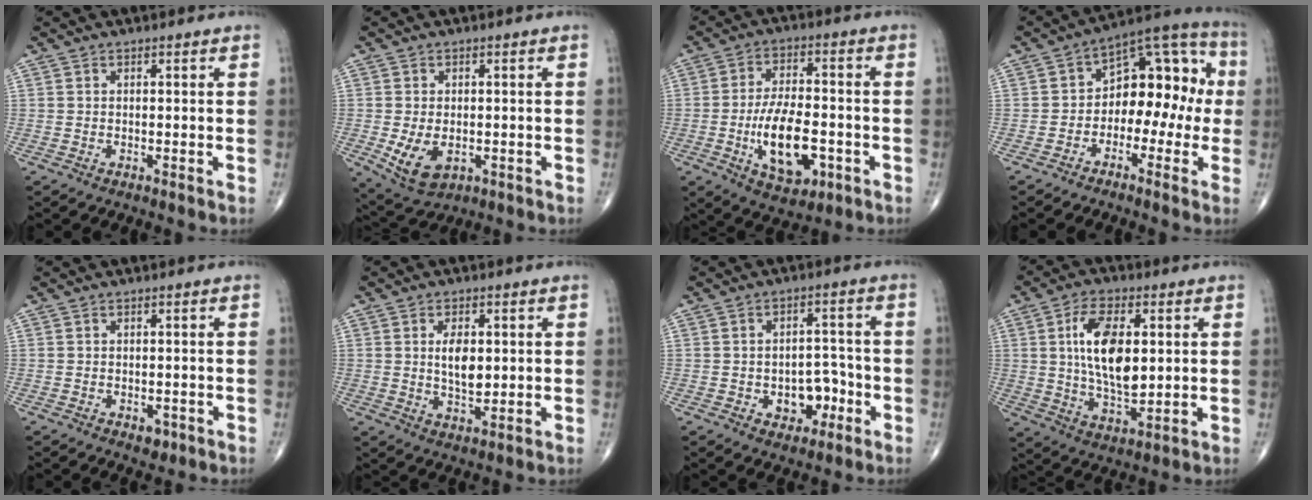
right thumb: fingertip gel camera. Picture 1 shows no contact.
{"total": 7.1, "force": [-1.5, 4.5, 5.3], "torque": [-0.091, -0.009, -0.013]}
{"total": 13.0, "force": [-3.6, 6.5, 10.7], "torque": [-0.171, 0.014, -0.055]}
{"total": 14.0, "force": [-1.2, 8.9, 10.8], "torque": [-0.103, 0.056, -0.033]}
{"total": 2.0, "force": [-0.9, 1.3, 1.2], "torque": [-0.008, 0.000, -0.008]}
{"total": 6.1, "force": [0.9, 3.2, 5.1], "torque": [-0.078, -0.009, 0.017]}
{"total": 7.0, "force": [-2.3, 4.9, 4.4], "torque": [-0.027, 0.028, -0.028]}
{"total": 13.6, "force": [2.3, 6.6, 11.7], "torque": [-0.199, -0.013, 0.044]}